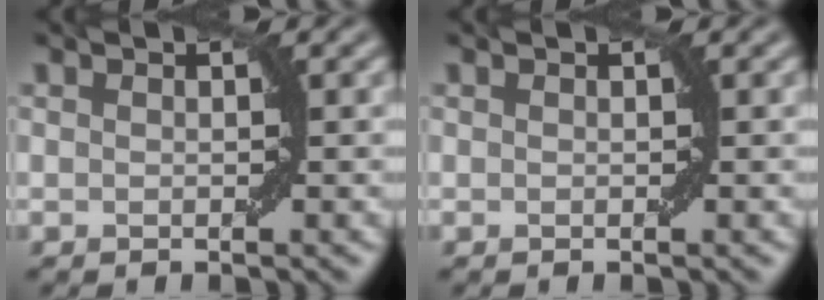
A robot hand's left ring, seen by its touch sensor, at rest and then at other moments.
{"total": 0.0}